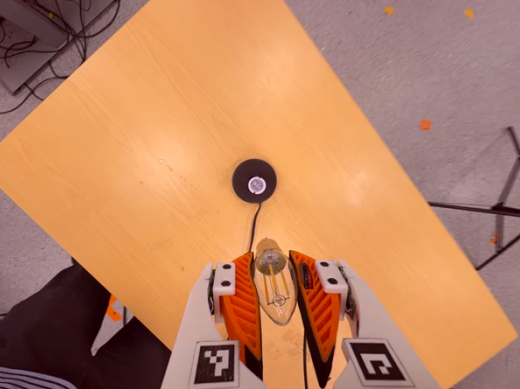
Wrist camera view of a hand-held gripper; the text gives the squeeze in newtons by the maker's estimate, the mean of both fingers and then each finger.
{"total": 22.9, "left": 24.8, "right": 21.1}